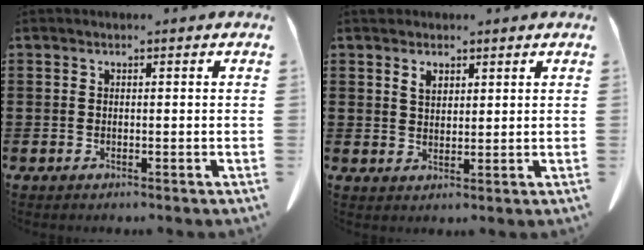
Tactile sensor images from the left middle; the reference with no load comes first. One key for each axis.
{"total": 2.4, "fx": 1.7, "fy": 1.4, "fz": 1.1, "tx": -0.026, "ty": 0.003, "tz": 0.032}